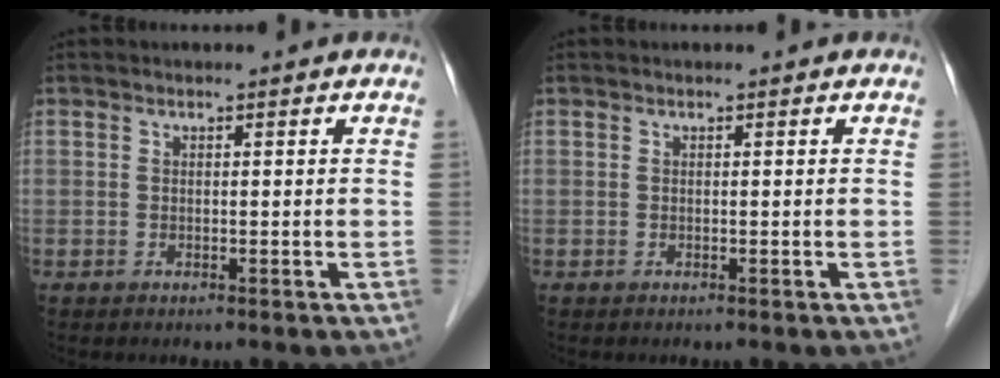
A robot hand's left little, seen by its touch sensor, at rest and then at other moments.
{"total": 0.0}